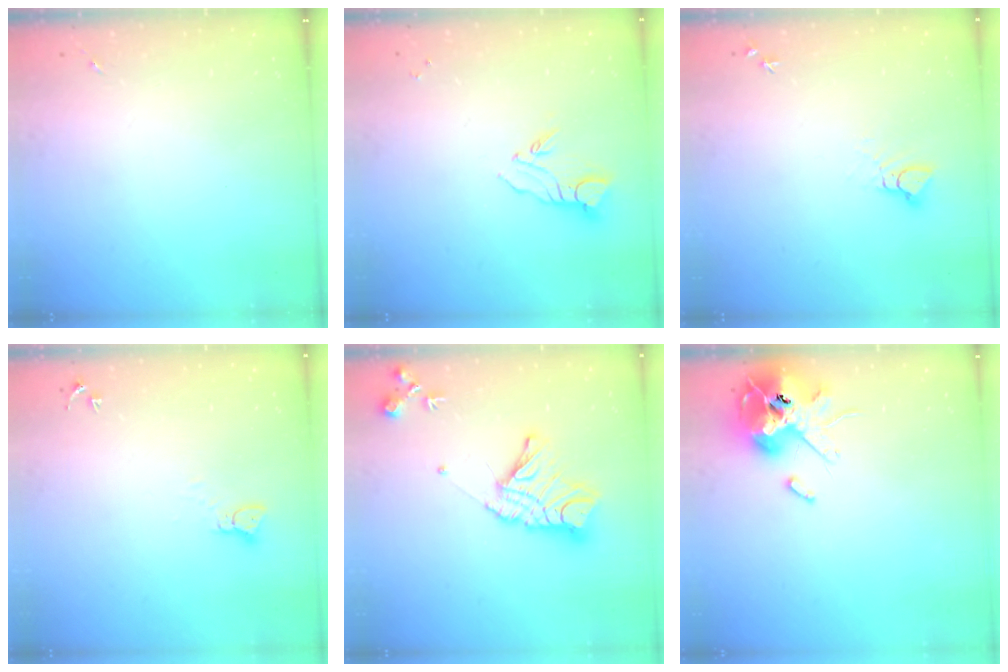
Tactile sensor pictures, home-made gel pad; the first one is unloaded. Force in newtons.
{"total": 6.1, "press": 6.1, "slide": 0.5}
{"total": 3.7, "press": 3.7, "slide": 0.3}
{"total": 2.3, "press": 2.3, "slide": 0.3}
{"total": 15.8, "press": 15.7, "slide": 1.4}
{"total": 13.9, "press": 13.7, "slide": 2.3}